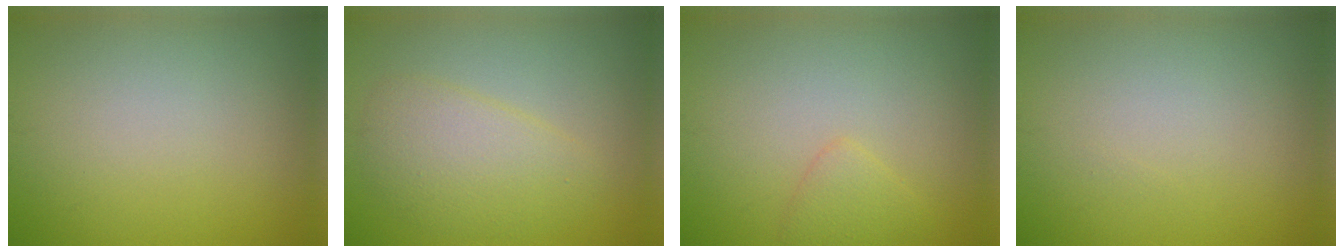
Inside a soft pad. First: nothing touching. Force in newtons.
{"total": 3.6, "press": 3.6, "slide": 0.0}
{"total": 1.5, "press": 1.5, "slide": 0.1}
{"total": 0.0}